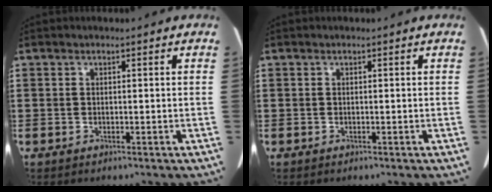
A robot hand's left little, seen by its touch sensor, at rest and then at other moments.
{"total": 0.0}